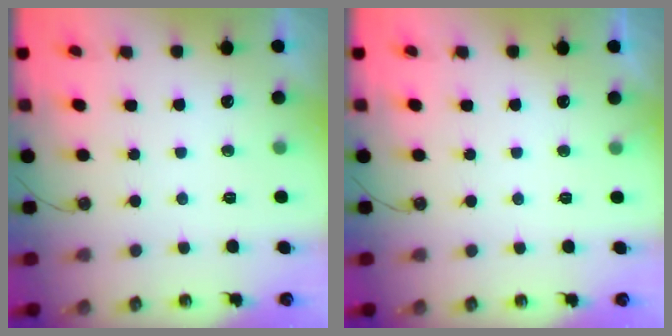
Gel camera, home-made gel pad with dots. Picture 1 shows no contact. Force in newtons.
{"total": 2.9, "press": 2.9, "slide": 0.2}